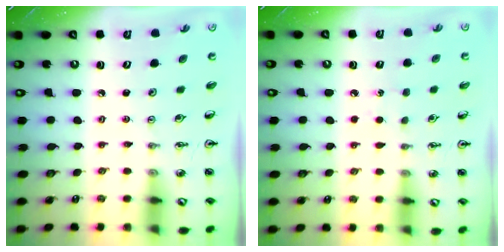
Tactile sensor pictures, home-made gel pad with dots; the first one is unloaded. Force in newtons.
{"total": 3.3, "press": 3.3, "slide": 0.4}